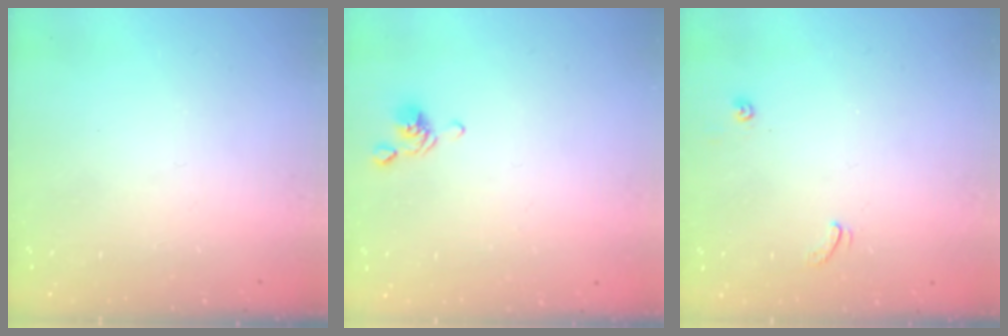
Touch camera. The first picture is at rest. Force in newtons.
{"total": 2.6, "press": 2.6, "slide": 0.5}
{"total": 2.6, "press": 2.6, "slide": 0.3}